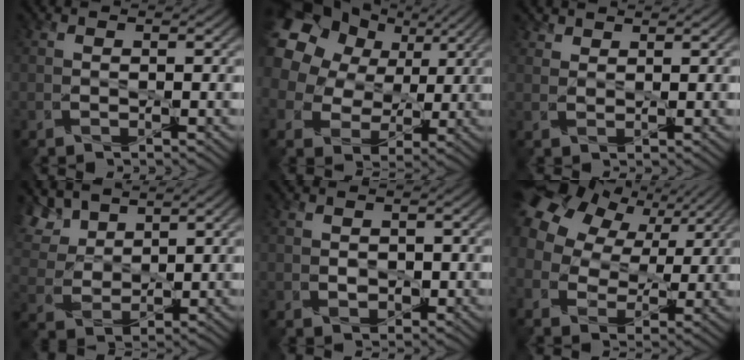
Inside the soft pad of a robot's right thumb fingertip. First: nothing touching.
{"total": 18.9, "force": [8.9, 14.0, 9.0], "torque": [-0.265, 0.051, 0.162]}
{"total": 1.8, "force": [1.6, 0.8, 0.3], "torque": [-0.009, 0.000, 0.035]}
{"total": 7.7, "force": [5.3, 4.1, 3.8], "torque": [-0.121, 0.010, 0.109]}
{"total": 1.6, "force": [0.0, 1.4, 0.8], "torque": [-0.020, -0.007, 0.001]}
{"total": 16.4, "force": [6.7, 11.3, 9.7], "torque": [-0.261, 0.038, 0.136]}